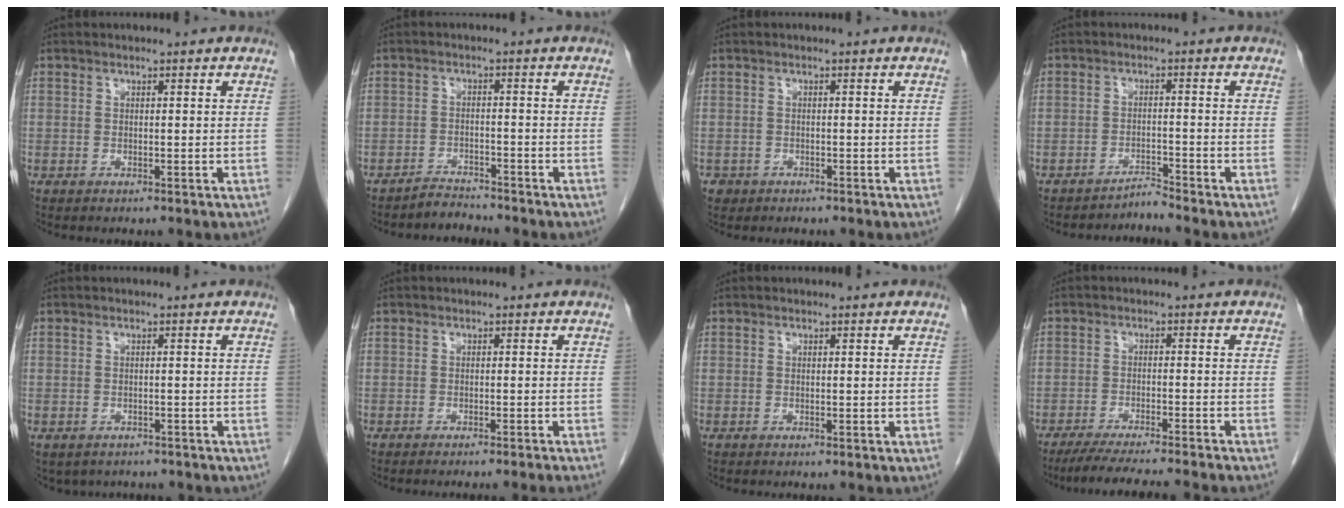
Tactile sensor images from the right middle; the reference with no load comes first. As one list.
[{"total": 2.5, "force": [-2.4, 0.1, -0.5], "torque": [0.013, -0.010, -0.040]}, {"total": 1.2, "force": [-0.7, 1.0, 0.0], "torque": [-0.007, 0.003, -0.010]}, {"total": 2.4, "force": [-2.2, -0.8, -0.6], "torque": [0.019, -0.007, -0.033]}, {"total": 5.0, "force": [-4.0, 2.7, 1.1], "torque": [-0.006, 0.007, -0.046]}, {"total": 5.1, "force": [-4.5, -1.4, 2.0], "torque": [-0.010, -0.001, -0.055]}, {"total": 0.0}, {"total": 11.7, "force": [-10.4, -0.7, 5.4], "torque": [-0.061, -0.021, -0.155]}]